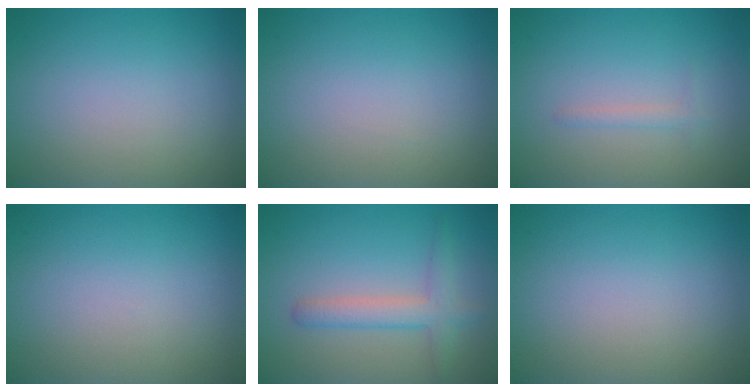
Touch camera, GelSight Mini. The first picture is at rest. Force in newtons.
{"total": 0.0}
{"total": 0.9, "press": 0.9, "slide": 0.0}
{"total": 0.0}
{"total": 2.8, "press": 2.8, "slide": 0.1}
{"total": 0.0}